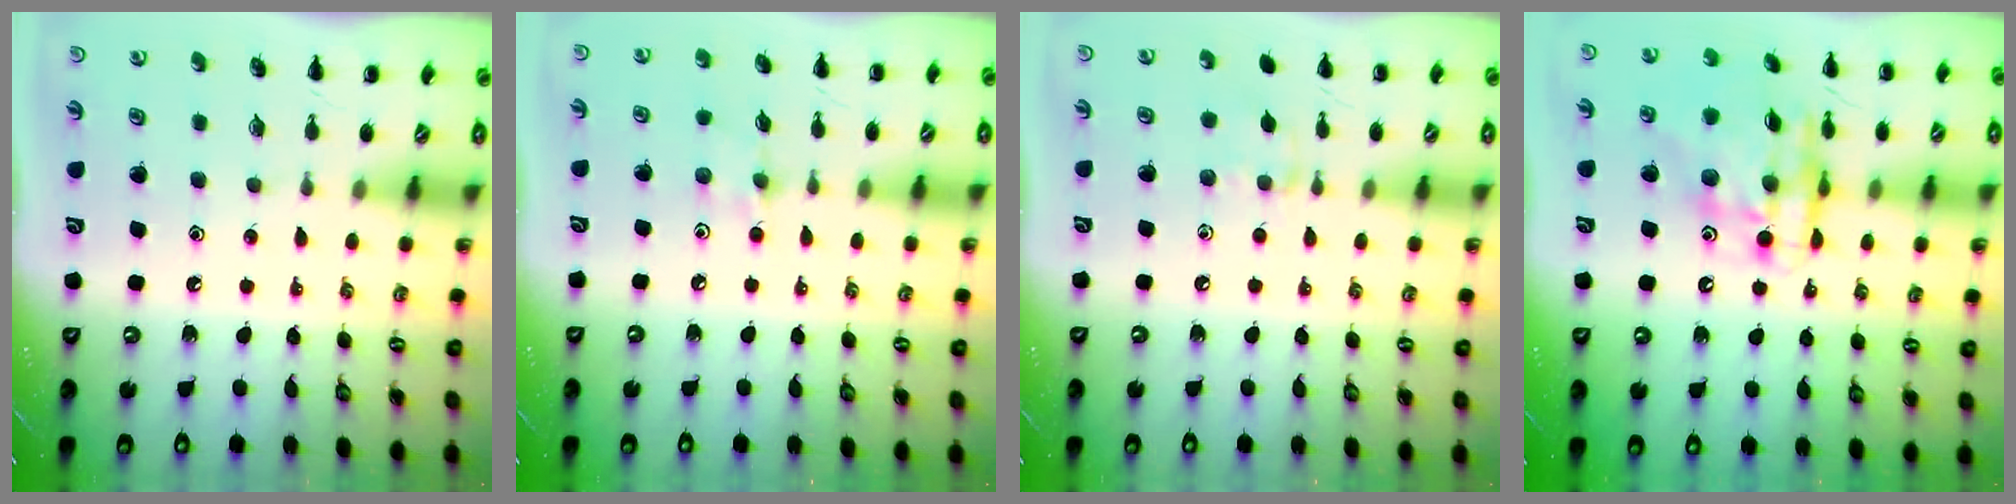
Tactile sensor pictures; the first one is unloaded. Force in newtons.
{"total": 4.9, "press": 4.7, "slide": 1.4}
{"total": 5.2, "press": 4.8, "slide": 1.8}
{"total": 15.0, "press": 14.5, "slide": 3.9}